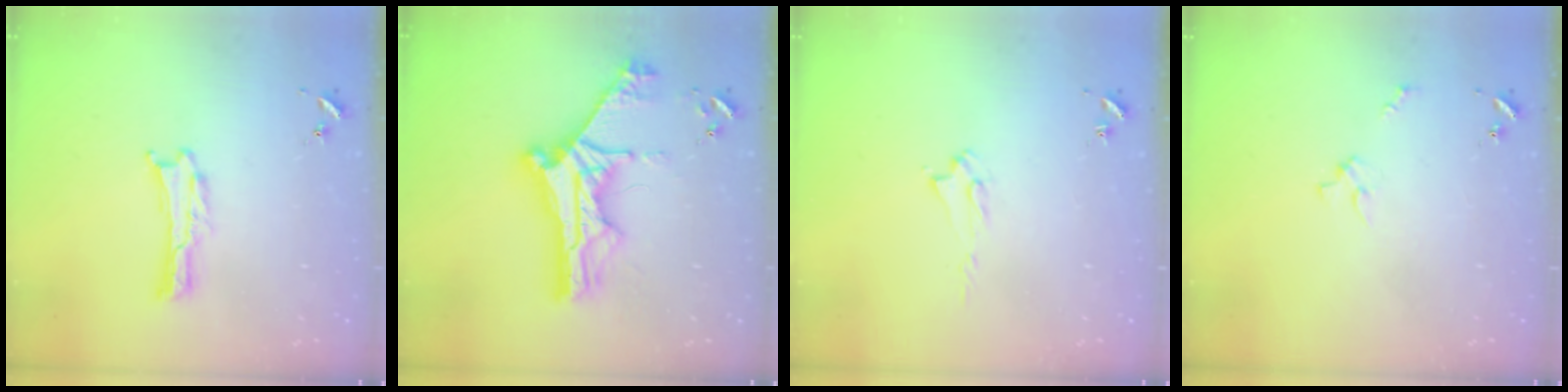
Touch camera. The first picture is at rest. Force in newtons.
{"total": 10.9, "press": 10.9, "slide": 1.1}
{"total": 1.9, "press": 1.8, "slide": 0.4}
{"total": 2.0, "press": 2.0, "slide": 0.2}